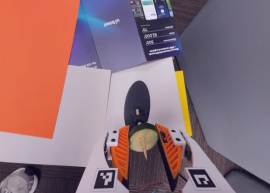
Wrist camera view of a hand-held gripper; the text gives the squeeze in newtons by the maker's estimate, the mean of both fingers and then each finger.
{"total": 10.5, "left": 11.4, "right": 9.5}